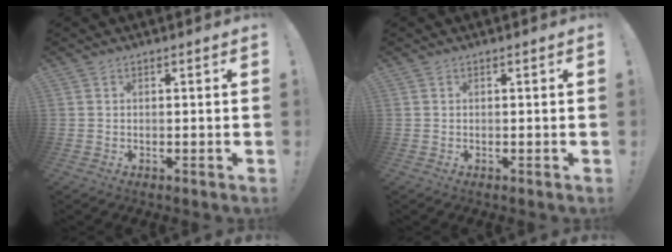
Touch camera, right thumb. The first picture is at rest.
{"total": 0.0}